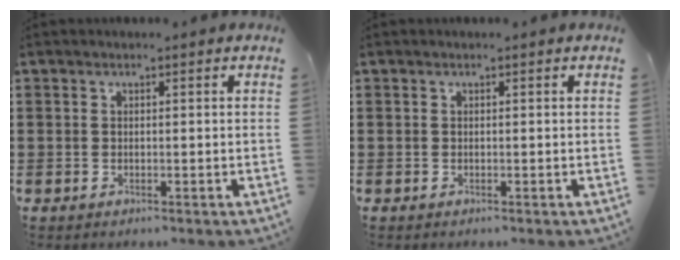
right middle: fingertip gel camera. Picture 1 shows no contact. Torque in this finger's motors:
{"motor_torque": [0.02, -0.02, 0.00, 0.00]}